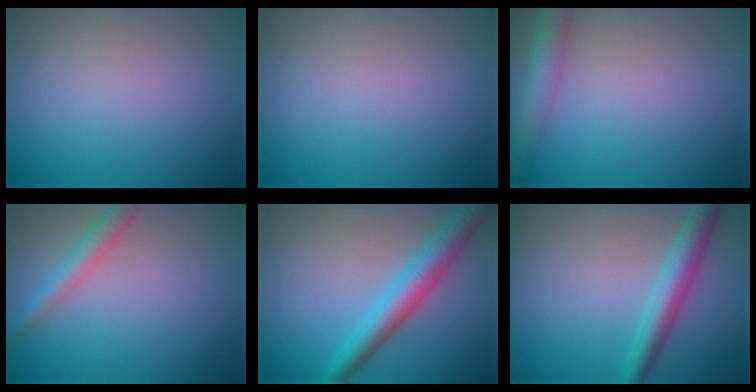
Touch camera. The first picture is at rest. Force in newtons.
{"total": 0.0}
{"total": 4.2, "press": 4.2, "slide": 0.2}
{"total": 2.8, "press": 2.8, "slide": 0.1}
{"total": 5.3, "press": 5.3, "slide": 0.1}
{"total": 4.2, "press": 4.2, "slide": 0.1}